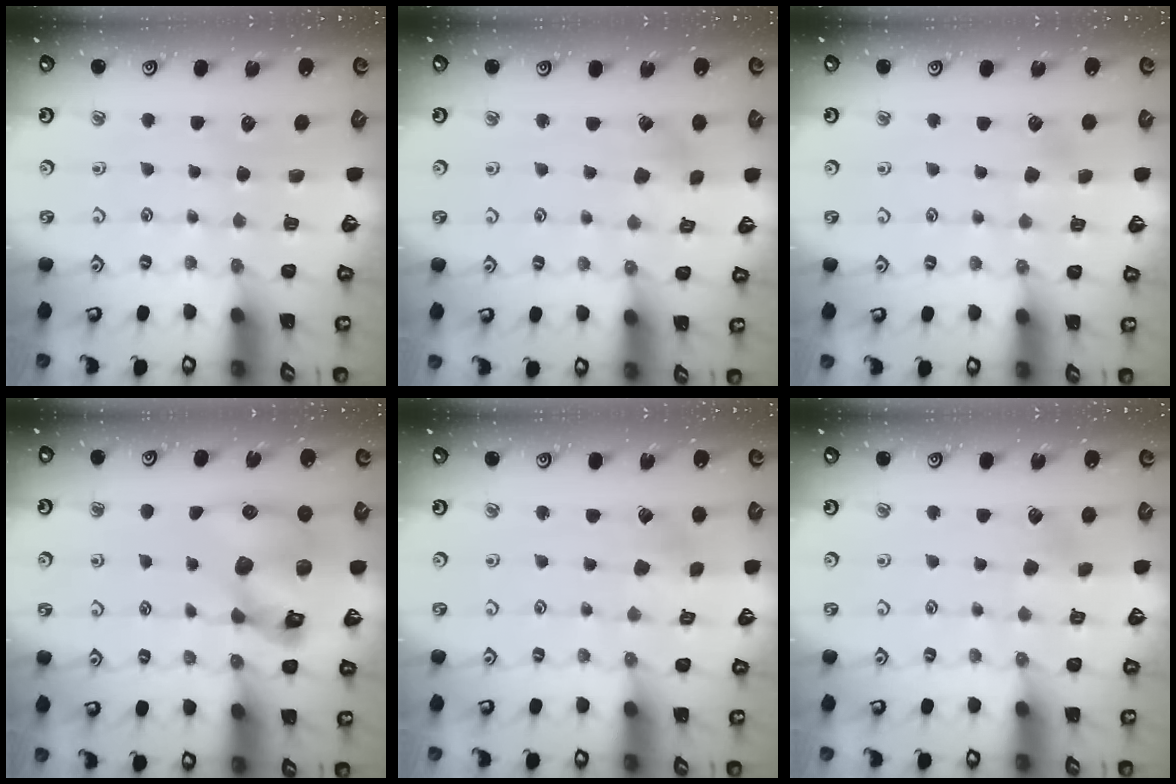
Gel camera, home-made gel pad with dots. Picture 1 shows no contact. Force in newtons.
{"total": 3.4, "press": 3.3, "slide": 0.4}
{"total": 2.9, "press": 2.8, "slide": 0.3}
{"total": 14.5, "press": 14.3, "slide": 2.3}
{"total": 2.4, "press": 2.4, "slide": 0.2}
{"total": 2.9, "press": 2.9, "slide": 0.2}